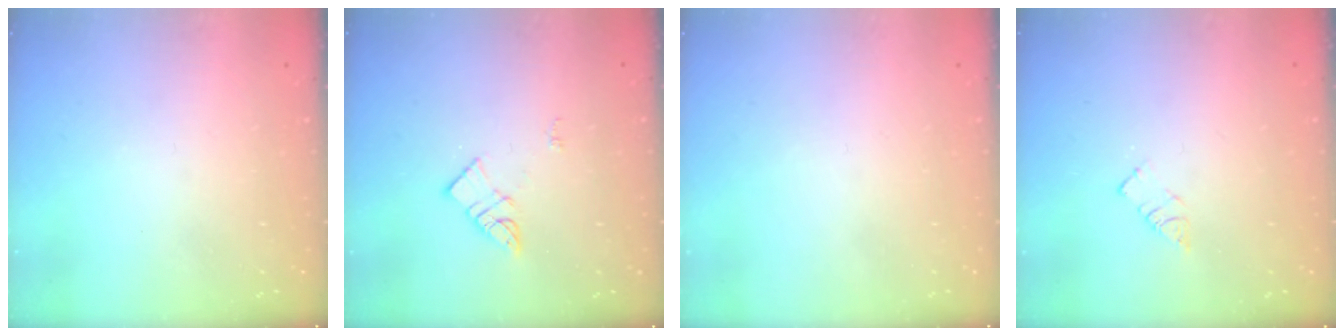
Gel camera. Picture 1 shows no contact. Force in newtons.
{"total": 6.2, "press": 6.2, "slide": 0.2}
{"total": 1.5, "press": 1.5, "slide": 0.1}
{"total": 3.7, "press": 3.7, "slide": 0.2}